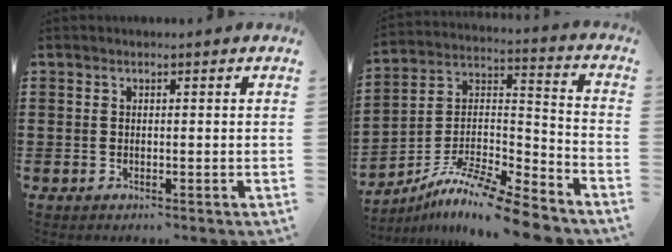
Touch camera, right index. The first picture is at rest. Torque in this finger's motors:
{"motor_torque": [1.08, 1.06, 0.64, 0.21]}